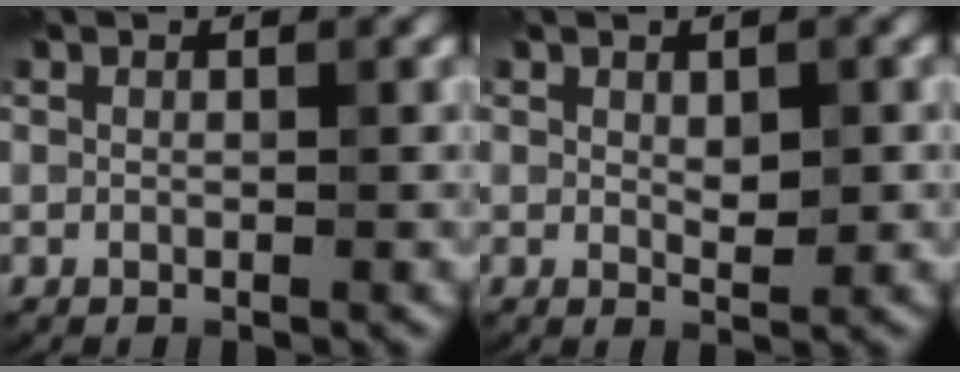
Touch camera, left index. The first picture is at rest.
{"total": 2.0, "force": [0.3, 0.9, 1.7], "torque": [-0.031, -0.002, 0.009]}